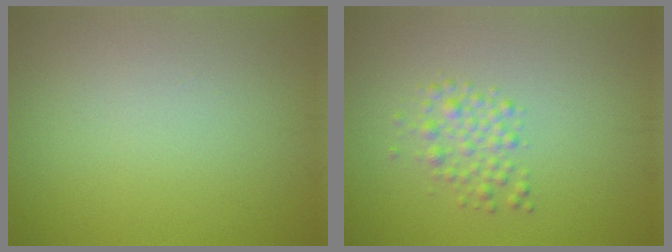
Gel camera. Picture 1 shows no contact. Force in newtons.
{"total": 2.2, "press": 2.2, "slide": 0.1}